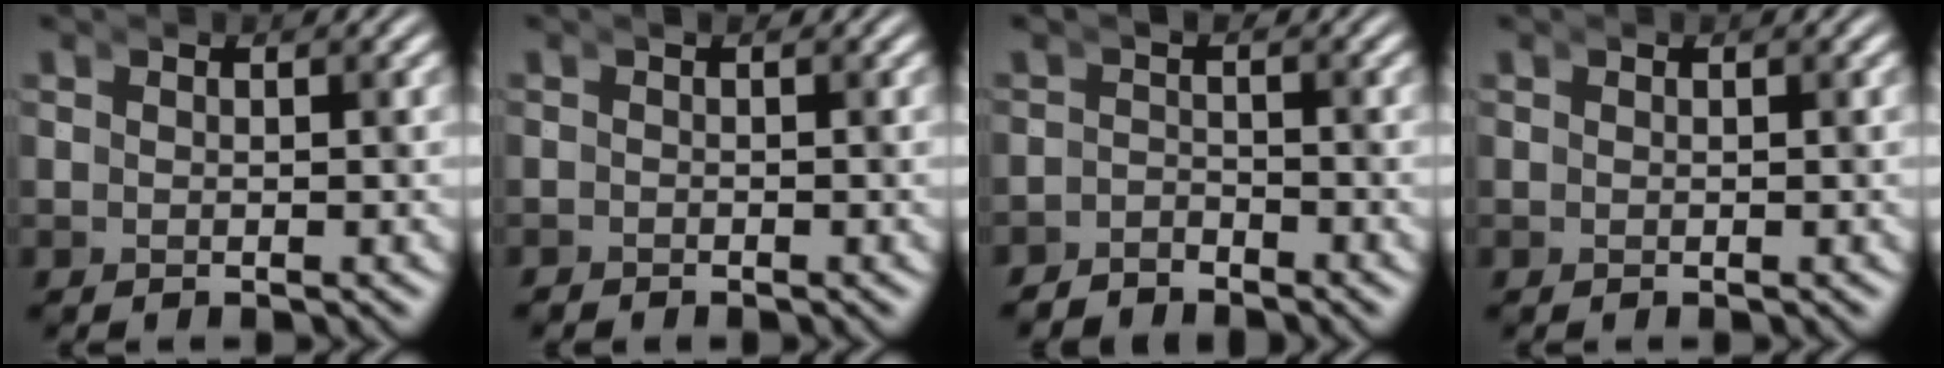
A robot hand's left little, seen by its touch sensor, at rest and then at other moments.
{"total": 0.7, "force": [-0.5, 0.0, -0.4], "torque": [0.003, -0.008, -0.009]}
{"total": 3.1, "force": [-2.7, -0.5, -1.4], "torque": [0.023, -0.008, -0.050]}
{"total": 0.0}